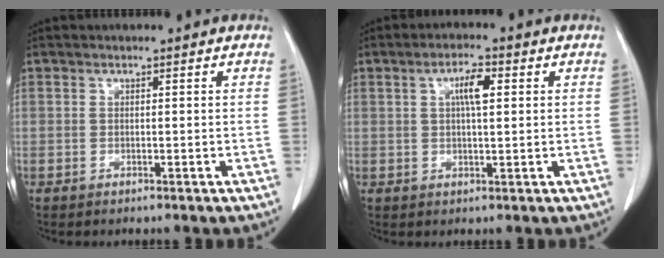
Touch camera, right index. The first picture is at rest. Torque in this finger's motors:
{"motor_torque": [0.42, 0.40, 0.06, 0.05]}